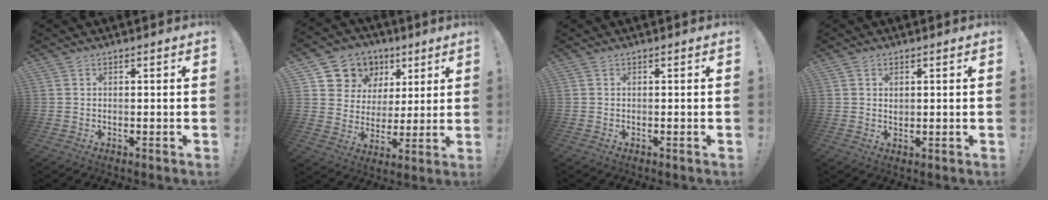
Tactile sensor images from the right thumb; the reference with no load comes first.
{"total": 11.5, "force": [5.7, 9.7, 2.5], "torque": [-0.034, -0.040, 0.121]}
{"total": 0.0}
{"total": 1.4, "force": [0.8, 1.1, 0.4], "torque": [0.008, -0.006, 0.012]}